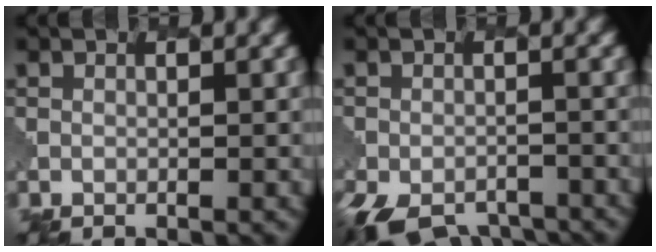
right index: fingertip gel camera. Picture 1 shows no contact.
{"total": 7.1, "force": [-5.4, 3.3, 3.1], "torque": [-0.049, -0.028, -0.080]}